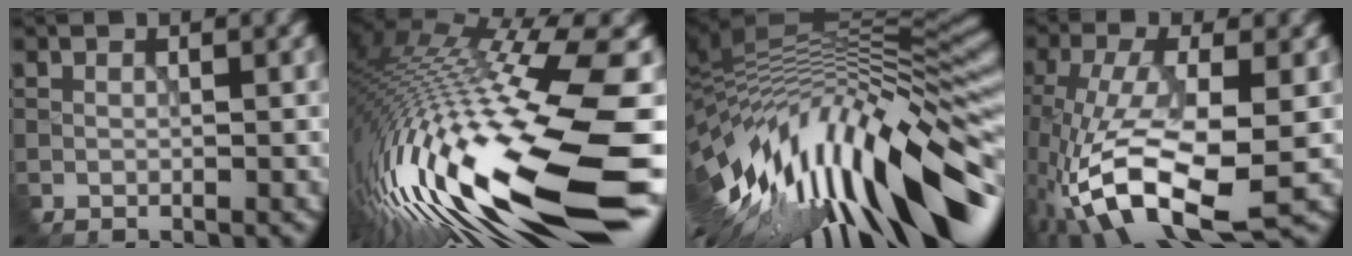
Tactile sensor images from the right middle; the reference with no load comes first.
{"total": 18.4, "force": [-5.1, 3.8, 17.3], "torque": [-0.332, -0.018, -0.088]}
{"total": 15.7, "force": [-4.1, 5.9, 14.0], "torque": [-0.221, 0.006, -0.076]}
{"total": 11.1, "force": [-4.0, 4.0, 9.6], "torque": [-0.197, -0.012, -0.076]}